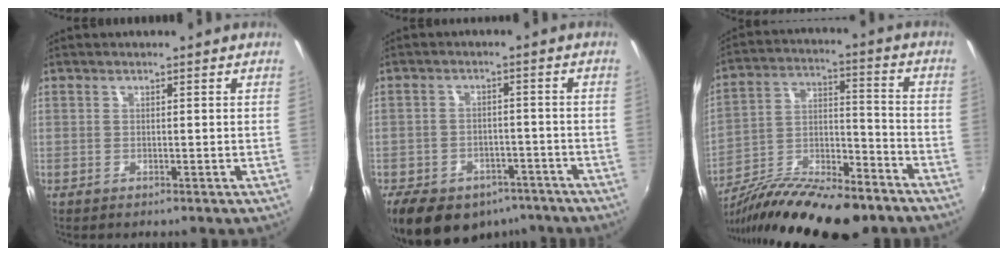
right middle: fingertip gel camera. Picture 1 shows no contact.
{"total": 15.4, "force": [-10.6, 9.0, 6.5], "torque": [-0.153, 0.000, -0.140]}
{"total": 21.2, "force": [-15.3, 6.5, 13.2], "torque": [-0.247, -0.020, -0.253]}